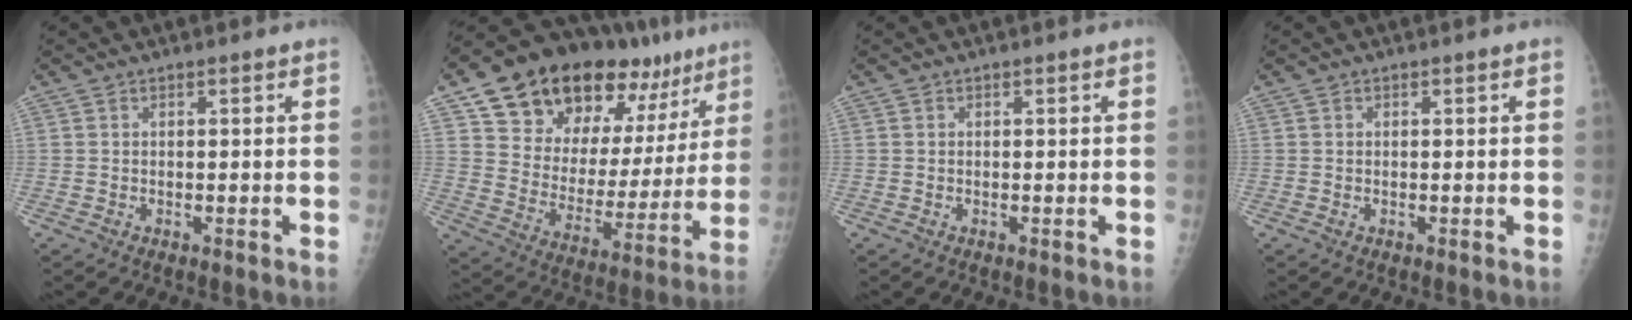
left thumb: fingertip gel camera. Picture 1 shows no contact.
{"total": 26.5, "force": [16.8, 14.3, 14.8], "torque": [-0.182, -0.040, 0.265]}
{"total": 0.0}
{"total": 0.0}